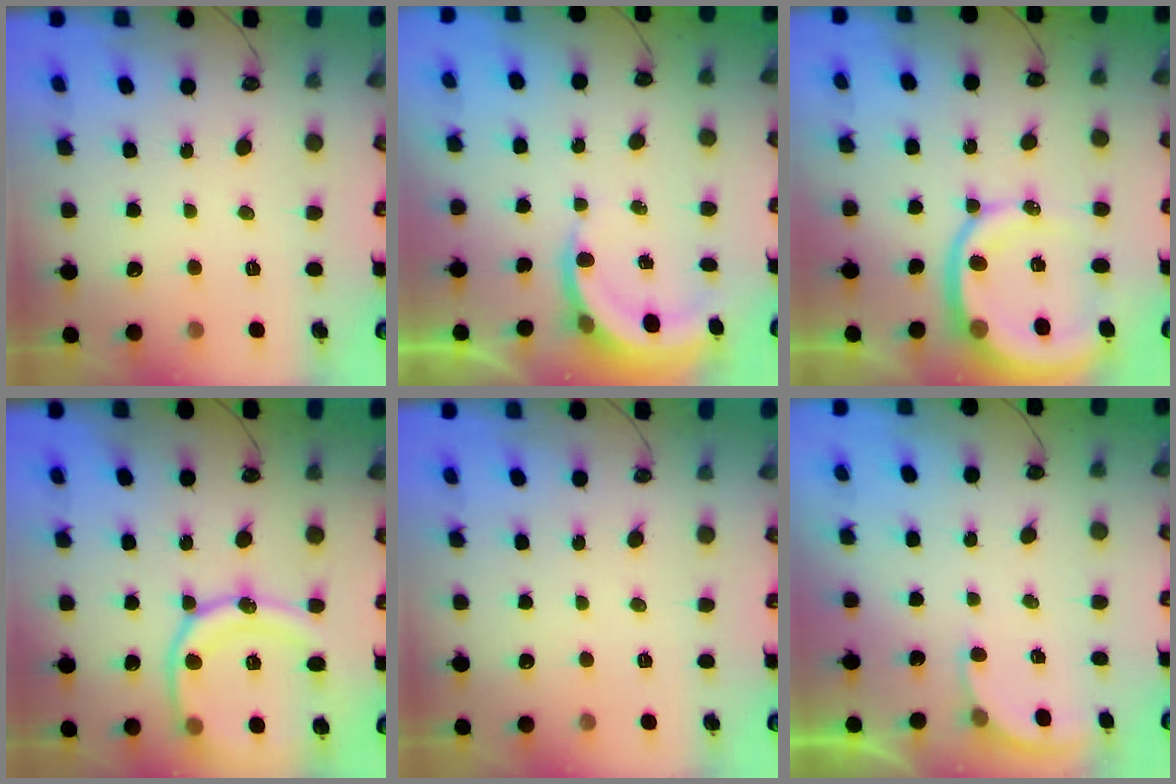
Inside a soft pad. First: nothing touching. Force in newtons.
{"total": 5.0, "press": 4.9, "slide": 0.7}
{"total": 12.7, "press": 12.6, "slide": 1.8}
{"total": 18.2, "press": 18.1, "slide": 1.8}
{"total": 0.0}
{"total": 2.9, "press": 2.9, "slide": 0.3}